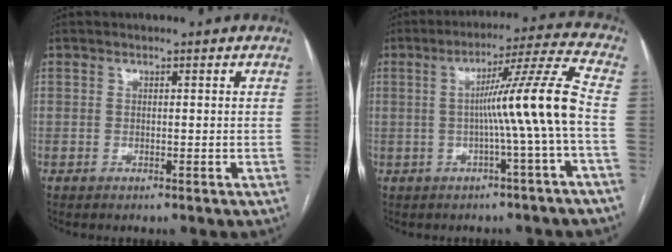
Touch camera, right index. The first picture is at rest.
{"total": 10.8, "force": [-1.4, -2.5, 10.4], "torque": [-0.158, 0.012, -0.020]}